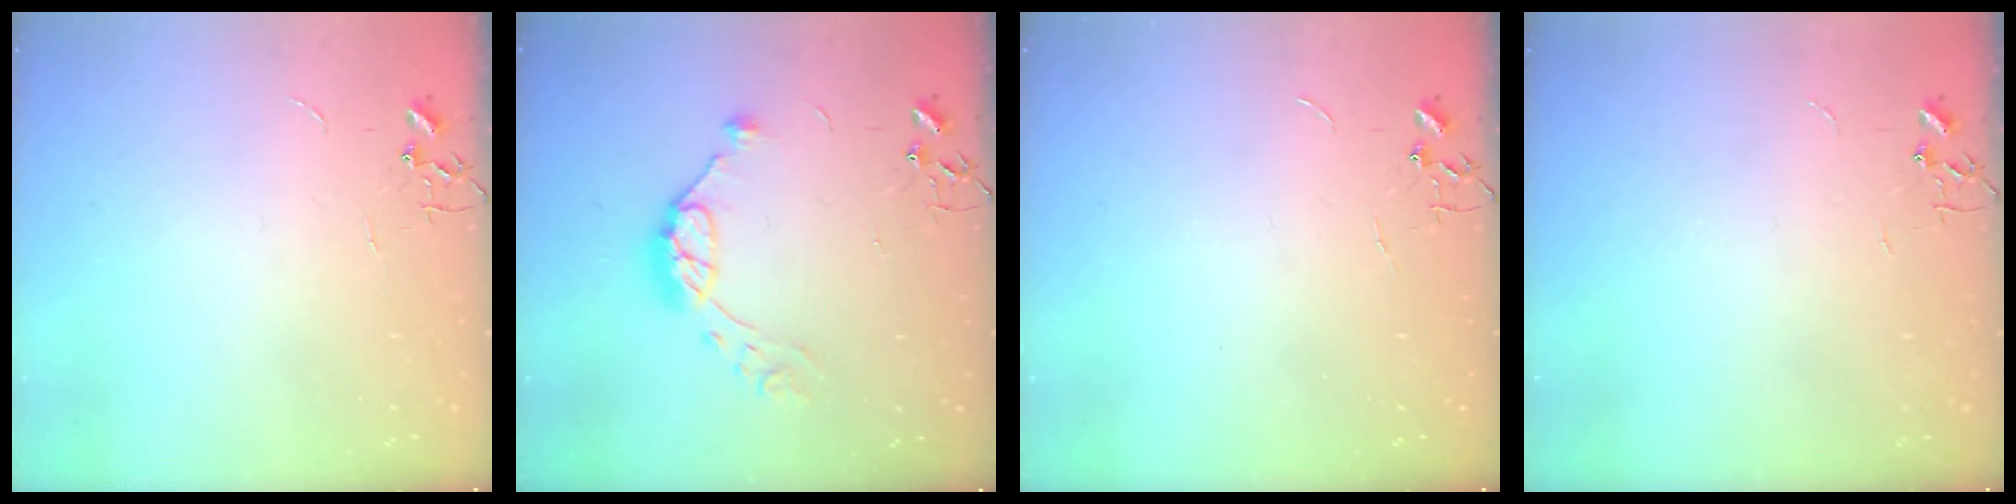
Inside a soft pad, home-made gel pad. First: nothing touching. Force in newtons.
{"total": 11.1, "press": 11.1, "slide": 1.0}
{"total": 0.0}
{"total": 0.0}